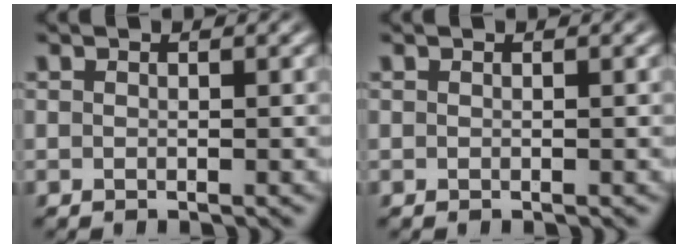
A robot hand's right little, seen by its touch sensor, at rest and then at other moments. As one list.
[{"total": 0.0}]